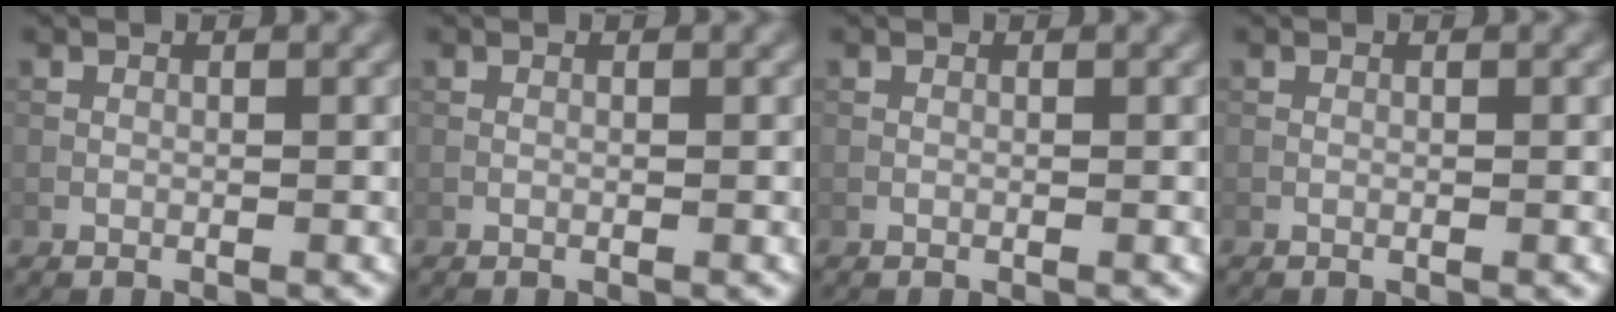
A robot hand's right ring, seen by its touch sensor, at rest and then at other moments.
{"total": 0.0}
{"total": 0.0}
{"total": 0.0}